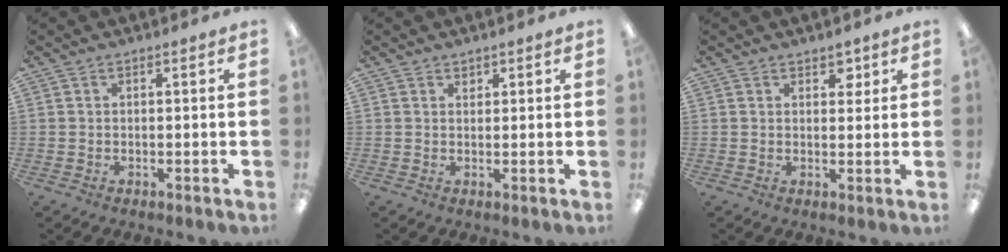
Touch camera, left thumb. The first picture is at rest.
{"total": 1.1, "force": [0.9, 0.5, 0.1], "torque": [0.005, -0.005, 0.016]}
{"total": 2.9, "force": [1.9, 1.9, 1.2], "torque": [-0.002, -0.006, 0.029]}